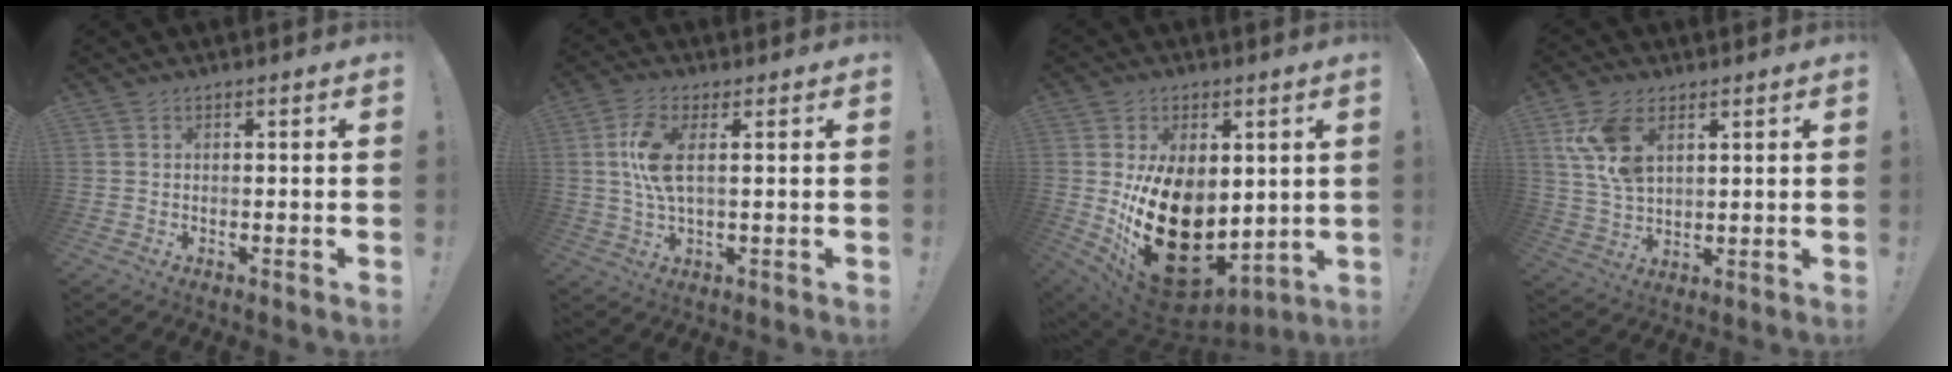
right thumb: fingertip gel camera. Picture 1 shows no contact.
{"total": 9.3, "force": [1.7, 3.2, 8.6], "torque": [-0.169, -0.017, 0.026]}
{"total": 24.8, "force": [-2.1, 17.2, 17.7], "torque": [-0.310, -0.009, -0.006]}
{"total": 11.3, "force": [5.3, 6.5, 7.6], "torque": [-0.146, -0.012, 0.100]}